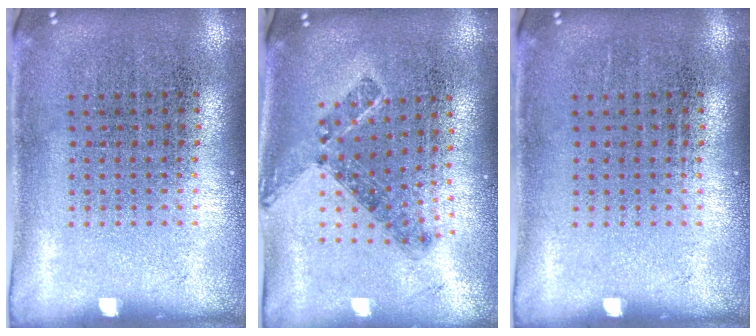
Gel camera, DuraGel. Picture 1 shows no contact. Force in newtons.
{"total": 0.8, "press": 0.7, "slide": 0.4}
{"total": 0.0}